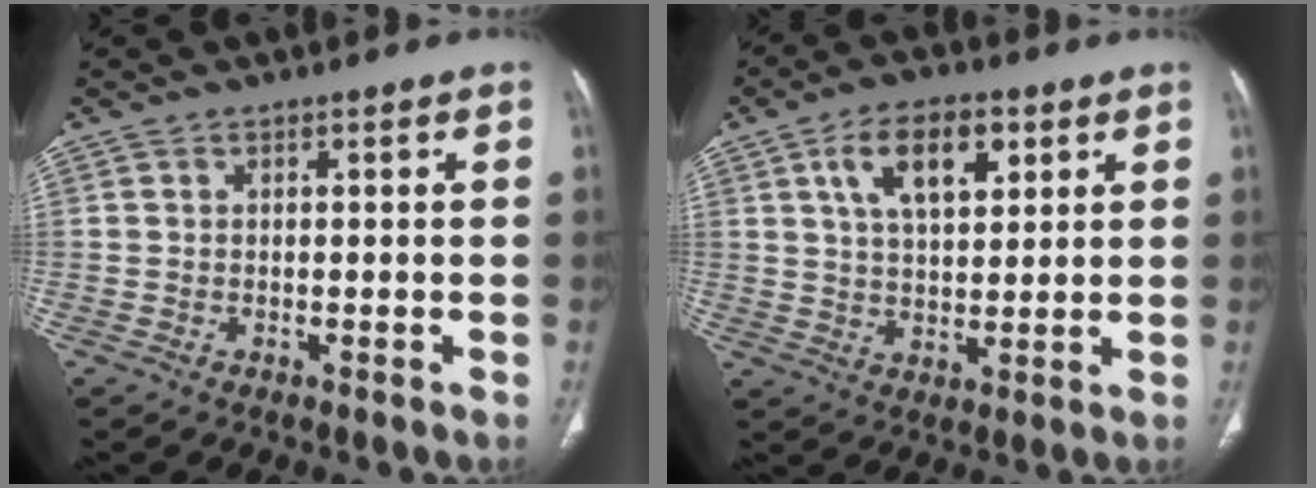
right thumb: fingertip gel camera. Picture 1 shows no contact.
{"total": 11.0, "force": [4.6, 5.8, 8.2], "torque": [-0.119, -0.012, 0.079]}